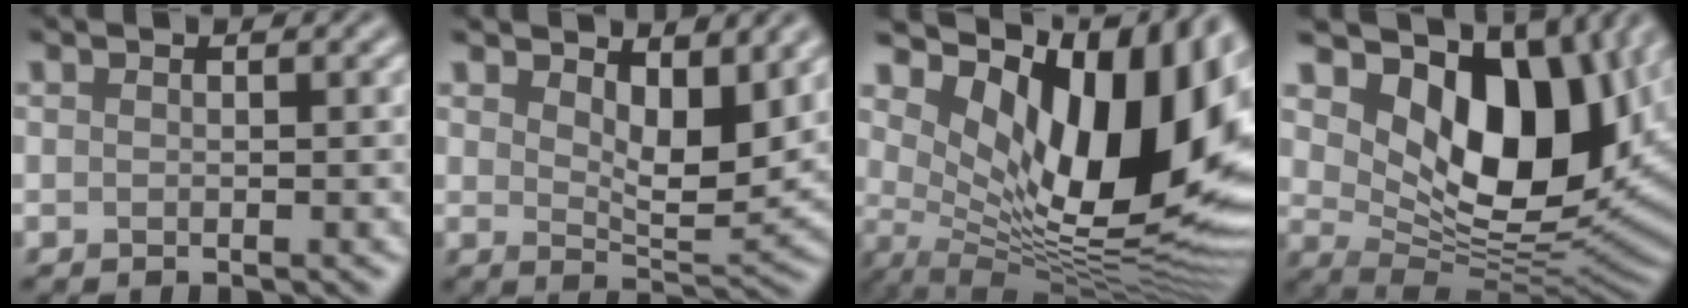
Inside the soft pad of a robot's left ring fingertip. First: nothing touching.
{"total": 5.2, "force": [2.6, 2.2, 3.9], "torque": [-0.063, -0.012, 0.043]}
{"total": 15.7, "force": [4.5, 7.1, 13.2], "torque": [-0.189, -0.014, 0.084]}
{"total": 13.8, "force": [5.5, 7.7, 10.1], "torque": [-0.143, -0.008, 0.098]}